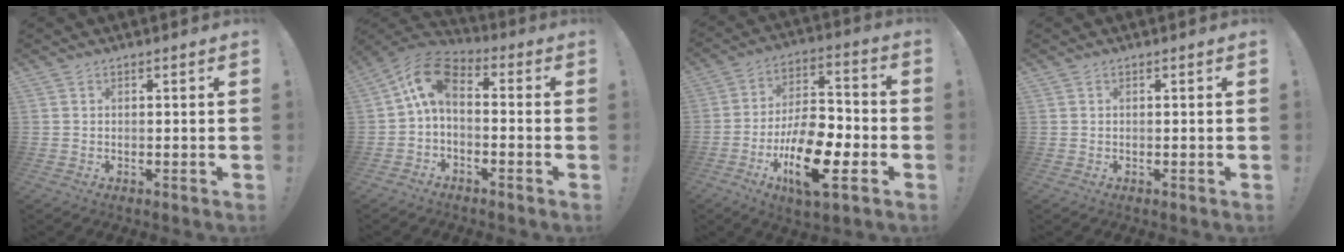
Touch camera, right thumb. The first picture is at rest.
{"total": 9.2, "force": [0.8, 5.6, 7.2], "torque": [-0.134, 0.010, 0.019]}
{"total": 19.3, "force": [-8.2, 8.5, 15.2], "torque": [-0.266, 0.049, -0.127]}
{"total": 0.0}